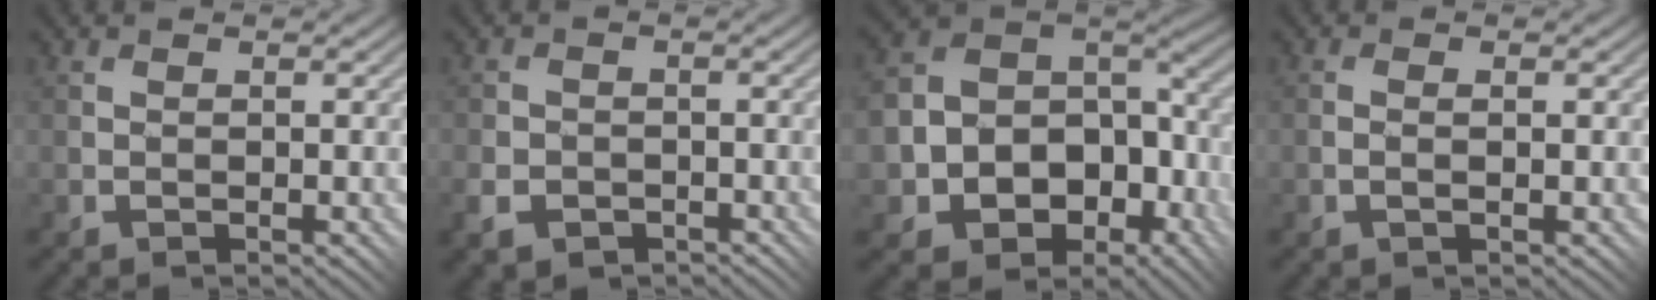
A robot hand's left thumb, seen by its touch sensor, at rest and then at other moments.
{"total": 3.3, "force": [-1.9, 2.5, 1.2], "torque": [-0.025, -0.006, -0.040]}
{"total": 14.2, "force": [-3.9, 10.8, 8.3], "torque": [-0.172, -0.034, -0.047]}
{"total": 1.7, "force": [-0.1, 0.7, 1.5], "torque": [-0.011, 0.009, 0.000]}